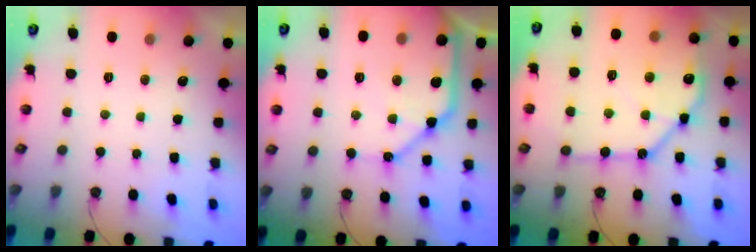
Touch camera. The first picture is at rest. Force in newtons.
{"total": 19.2, "press": 19.0, "slide": 2.5}
{"total": 17.5, "press": 17.3, "slide": 2.1}